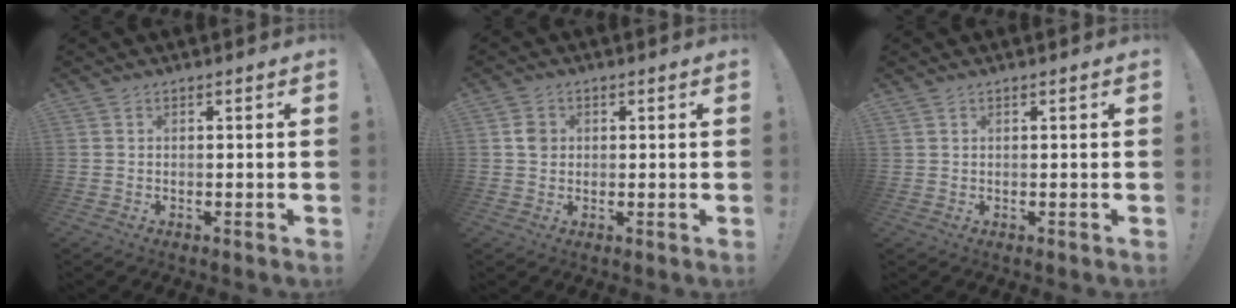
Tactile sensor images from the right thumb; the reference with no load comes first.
{"total": 3.0, "force": [0.4, 2.7, 1.2], "torque": [-0.006, -0.002, 0.004]}
{"total": 0.5, "force": [0.4, 0.3, 0.2], "torque": [-0.011, 0.003, 0.009]}